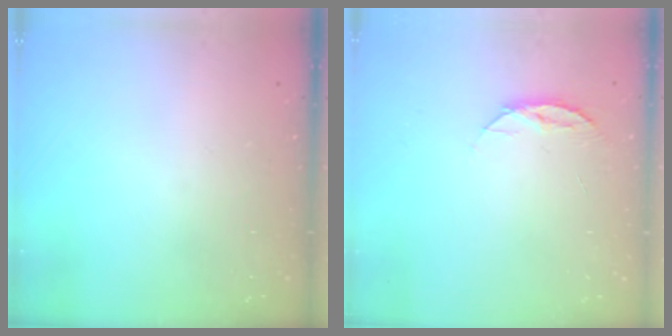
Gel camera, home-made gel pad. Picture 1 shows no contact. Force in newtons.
{"total": 4.4, "press": 4.3, "slide": 0.5}